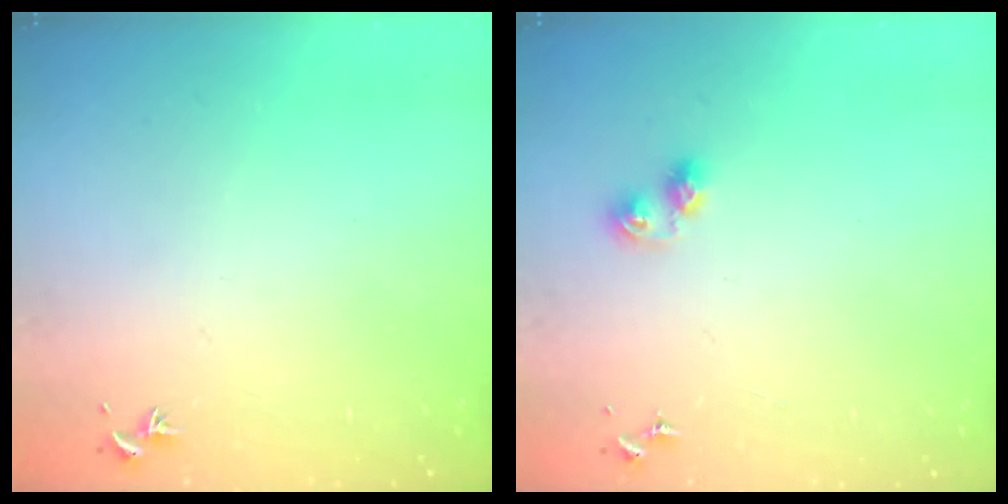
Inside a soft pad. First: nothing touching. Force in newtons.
{"total": 6.6, "press": 6.5, "slide": 0.7}